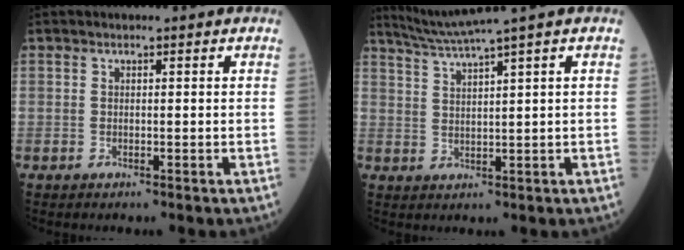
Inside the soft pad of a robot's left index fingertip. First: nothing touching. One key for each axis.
{"total": 5.0, "fx": 4.1, "fy": -2.2, "fz": 1.9, "tx": -0.048, "ty": -0.002, "tz": 0.087}